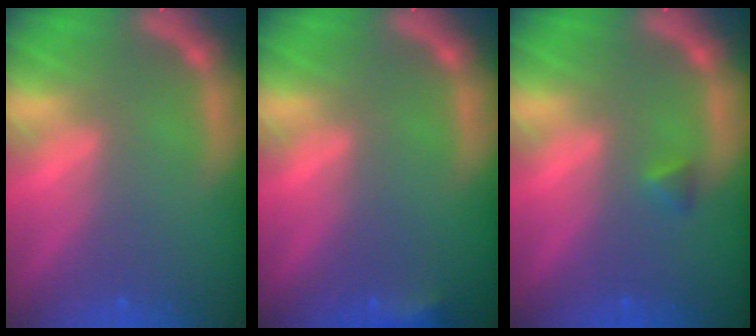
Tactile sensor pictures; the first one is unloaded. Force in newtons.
{"total": 1.9}
{"total": 0.9}